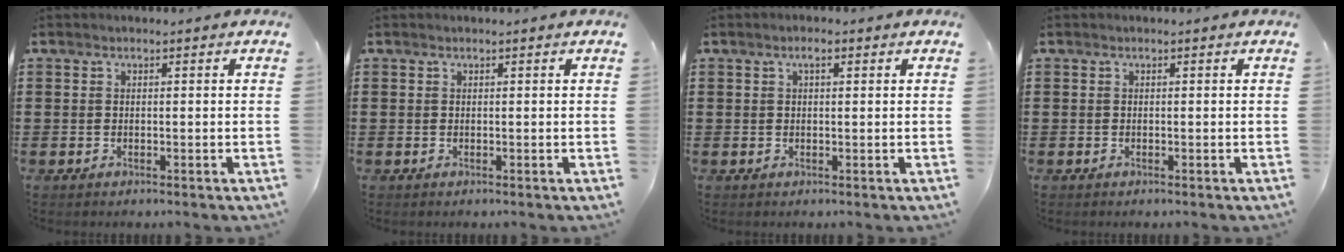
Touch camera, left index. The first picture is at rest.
{"total": 0.0}
{"total": 1.7, "force": [0.6, 0.6, 1.5], "torque": [-0.030, 0.005, 0.008]}
{"total": 0.0}